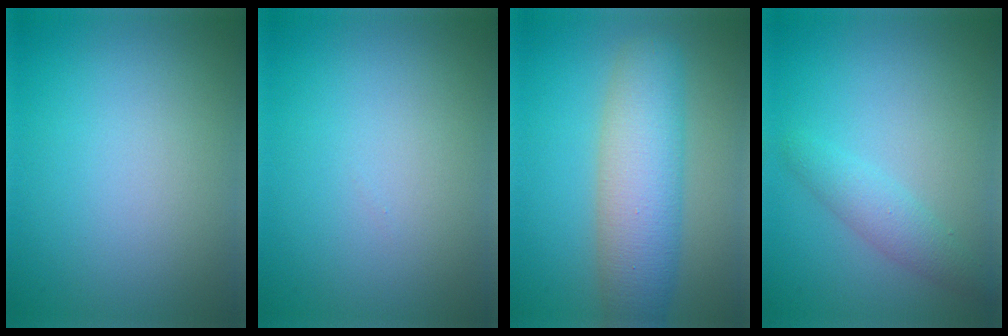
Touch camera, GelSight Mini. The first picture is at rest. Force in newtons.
{"total": 0.0}
{"total": 6.9, "press": 6.9, "slide": 0.3}
{"total": 2.2, "press": 2.2, "slide": 0.1}